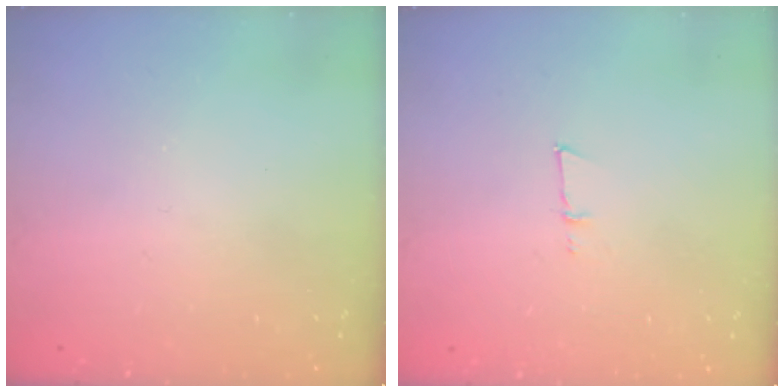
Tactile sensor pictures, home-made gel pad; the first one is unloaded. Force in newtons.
{"total": 4.2, "press": 4.0, "slide": 1.1}